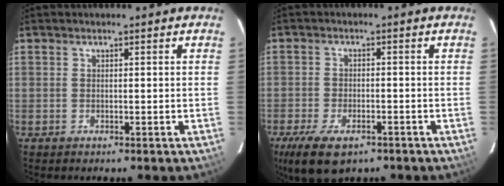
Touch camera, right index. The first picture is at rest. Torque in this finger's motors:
{"motor_torque": [0.73, -0.77, 0.45, 0.10]}